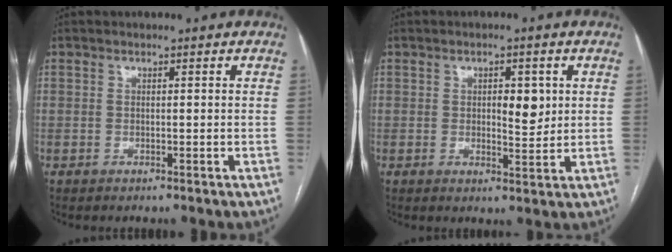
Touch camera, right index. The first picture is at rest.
{"total": 4.2, "force": [0.9, 1.7, 3.8], "torque": [-0.052, -0.004, 0.014]}